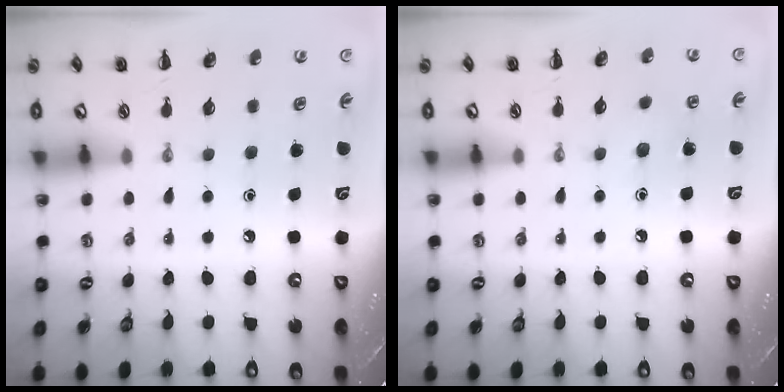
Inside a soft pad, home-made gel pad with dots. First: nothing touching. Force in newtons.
{"total": 4.9, "press": 4.6, "slide": 1.5}